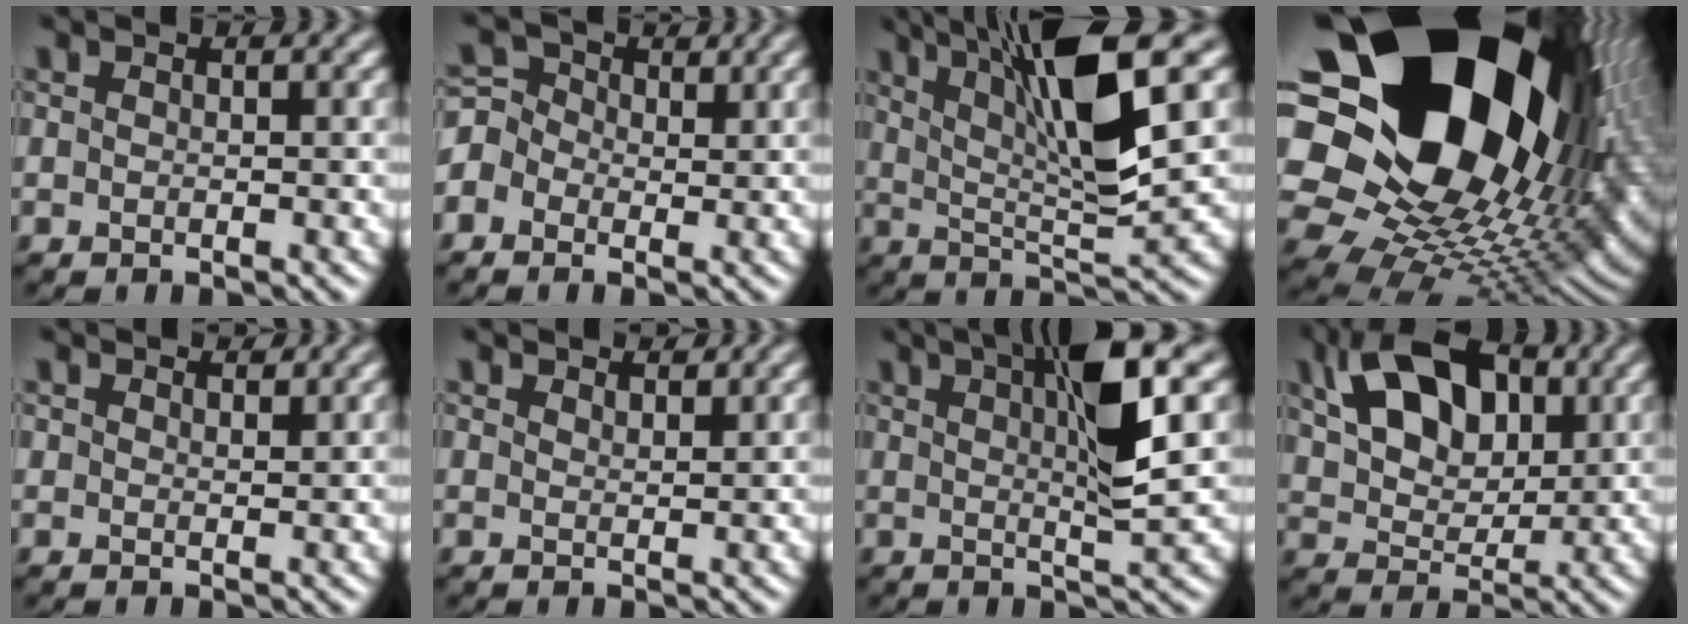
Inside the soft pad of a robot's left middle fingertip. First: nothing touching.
{"total": 3.2, "force": [-0.7, 3.0, 0.8], "torque": [-0.016, 0.019, -0.028]}
{"total": 9.6, "force": [3.9, 2.0, 8.5], "torque": [-0.146, -0.001, 0.070]}
{"total": 23.2, "force": [7.6, 16.1, 15.0], "torque": [-0.285, 0.015, 0.146]}
{"total": 1.3, "force": [1.3, 0.2, -0.1], "torque": [0.001, -0.004, 0.018]}
{"total": 1.6, "force": [1.6, 0.1, -0.1], "torque": [0.003, -0.003, 0.022]}
{"total": 6.8, "force": [2.6, 1.1, 6.2], "torque": [-0.089, 0.009, 0.035]}
{"total": 9.9, "force": [3.9, 6.3, 6.6], "torque": [-0.137, 0.023, 0.060]}